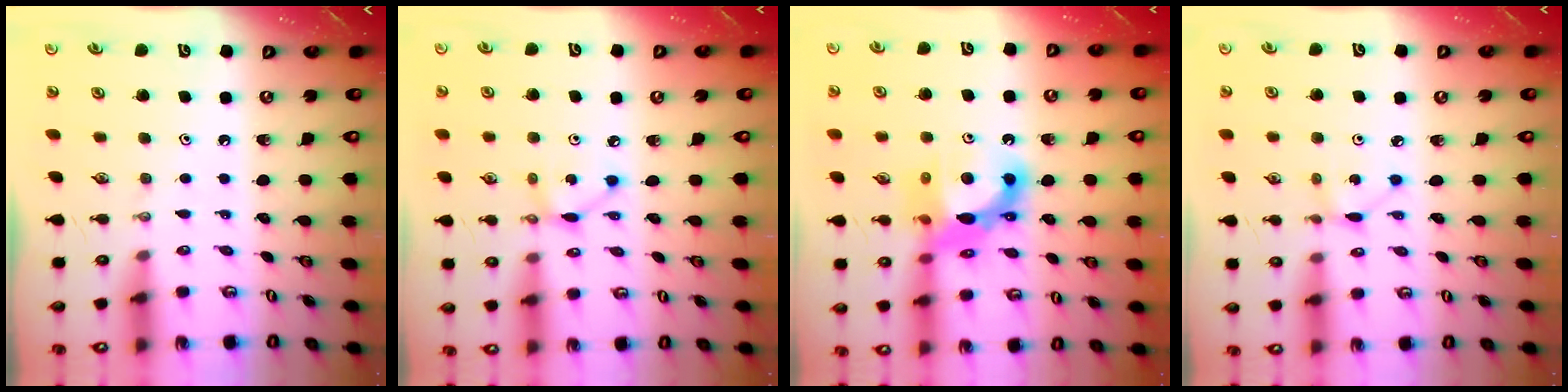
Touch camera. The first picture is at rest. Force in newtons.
{"total": 5.1, "press": 5.1, "slide": 0.2}
{"total": 14.1, "press": 14.1, "slide": 1.1}
{"total": 2.8, "press": 2.7, "slide": 0.3}